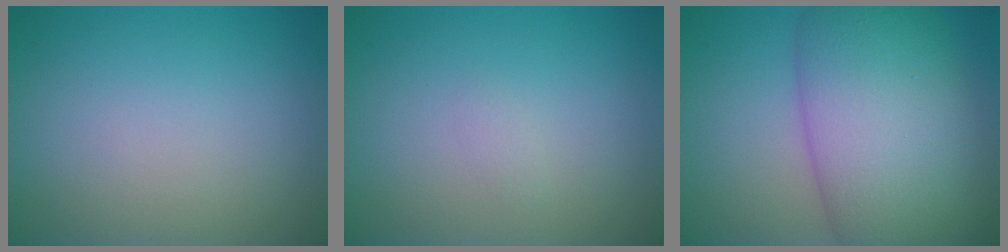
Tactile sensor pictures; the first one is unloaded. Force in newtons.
{"total": 0.5, "press": 0.5, "slide": 0.1}
{"total": 12.1, "press": 12.1, "slide": 0.5}